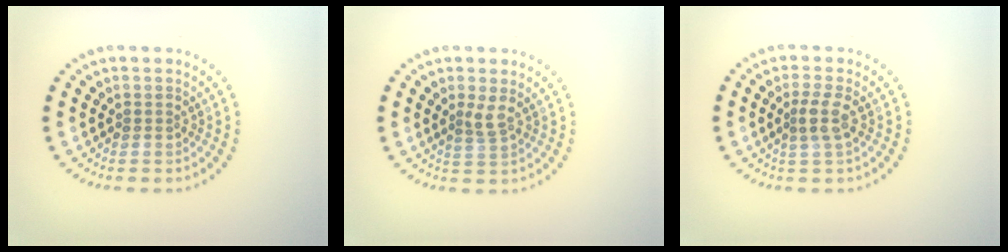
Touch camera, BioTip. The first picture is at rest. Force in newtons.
{"total": 1.4, "press": 1.0, "slide": 1.0}
{"total": 2.1, "press": 1.7, "slide": 1.1}